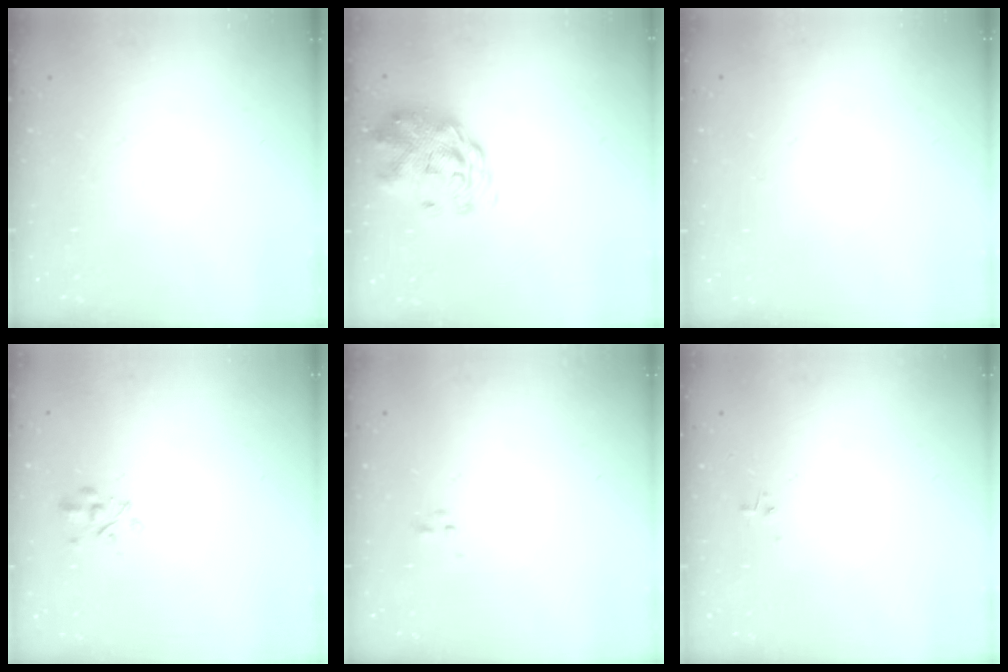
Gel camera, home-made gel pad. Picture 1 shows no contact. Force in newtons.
{"total": 3.0, "press": 2.8, "slide": 1.1}
{"total": 1.8, "press": 1.8, "slide": 0.2}
{"total": 2.3, "press": 2.2, "slide": 0.9}
{"total": 0.6, "press": 0.6, "slide": 0.1}
{"total": 0.9, "press": 0.8, "slide": 0.3}